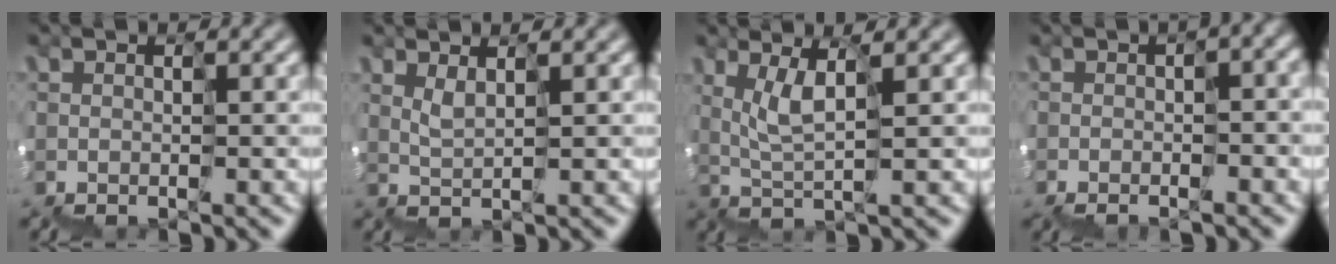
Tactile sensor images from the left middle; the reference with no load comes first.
{"total": 3.1, "force": [1.7, -1.6, -2.0], "torque": [0.016, 0.016, 0.028]}
{"total": 2.2, "force": [1.7, -1.3, -0.5], "torque": [-0.016, 0.015, 0.030]}
{"total": 3.3, "force": [-0.7, 1.3, 3.0], "torque": [-0.014, 0.011, -0.003]}